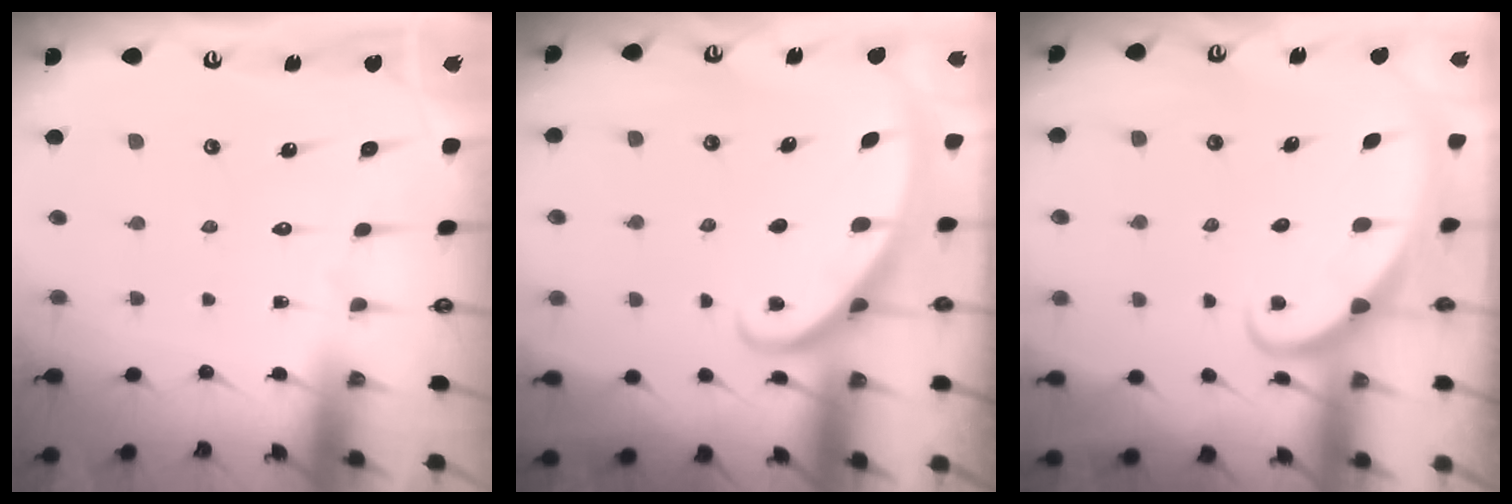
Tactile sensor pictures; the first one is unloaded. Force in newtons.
{"total": 2.9, "press": 2.9, "slide": 0.1}
{"total": 2.3, "press": 2.3, "slide": 0.3}